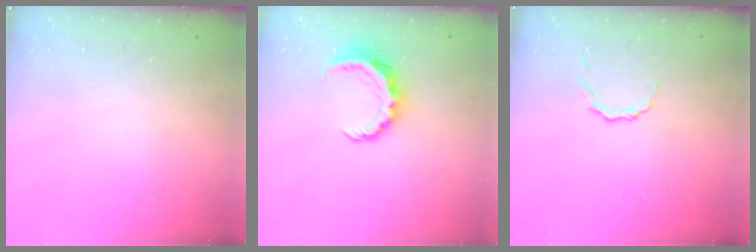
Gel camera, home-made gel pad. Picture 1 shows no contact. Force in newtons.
{"total": 8.2, "press": 8.1, "slide": 1.2}
{"total": 2.4, "press": 2.2, "slide": 0.8}